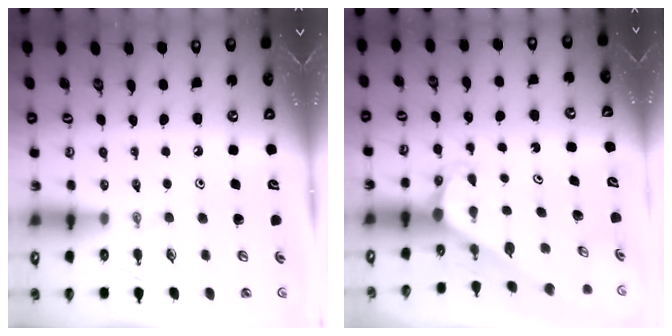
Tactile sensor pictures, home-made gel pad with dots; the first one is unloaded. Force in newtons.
{"total": 2.9, "press": 2.9, "slide": 0.1}